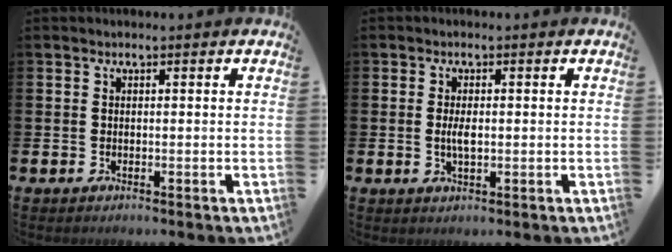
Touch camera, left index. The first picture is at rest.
{"total": 2.3, "force": [0.0, 0.9, 2.1], "torque": [-0.039, 0.001, -0.002]}